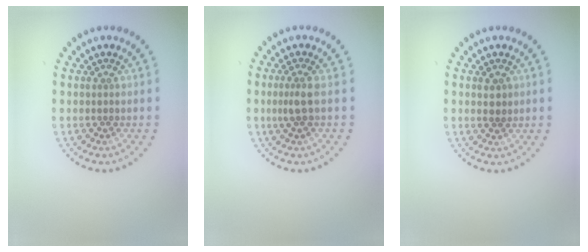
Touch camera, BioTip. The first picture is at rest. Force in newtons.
{"total": 1.7, "press": 1.3, "slide": 1.2}
{"total": 1.3, "press": 1.2, "slide": 0.4}